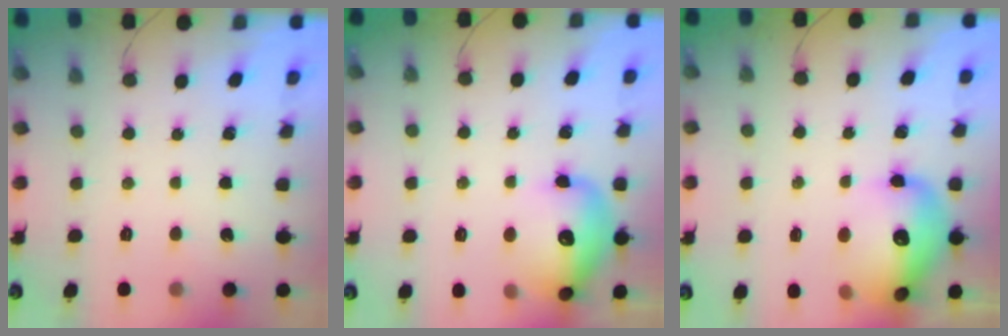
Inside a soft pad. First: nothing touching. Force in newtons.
{"total": 14.9, "press": 14.8, "slide": 1.4}
{"total": 17.7, "press": 17.4, "slide": 3.4}